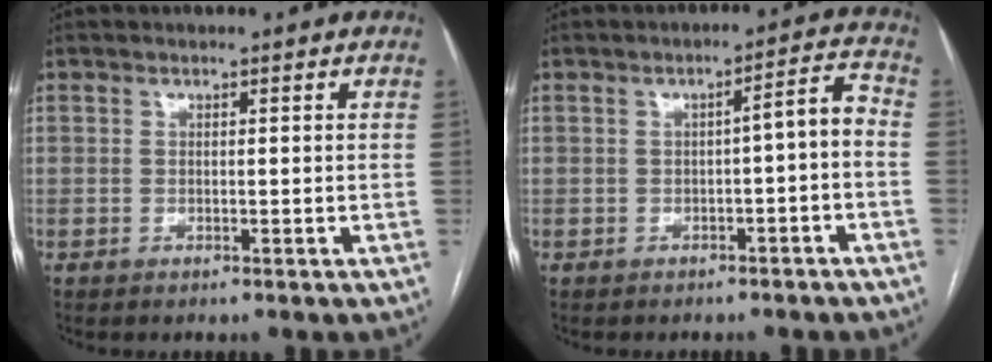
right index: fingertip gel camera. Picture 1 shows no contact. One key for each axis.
{"total": 4.6, "fx": -1.3, "fy": 0.8, "fz": 4.4, "tx": -0.056, "ty": 0.024, "tz": -0.017}